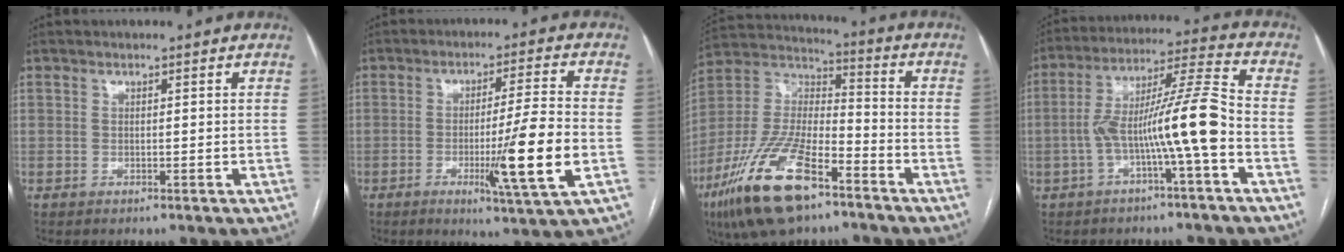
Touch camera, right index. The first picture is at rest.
{"total": 11.9, "force": [-3.0, -0.9, 11.4], "torque": [-0.185, -0.024, -0.053]}
{"total": 20.2, "force": [-12.1, 6.9, 14.6], "torque": [-0.327, -0.016, -0.228]}
{"total": 12.2, "force": [-3.4, -0.3, 11.7], "torque": [-0.210, 0.033, -0.060]}